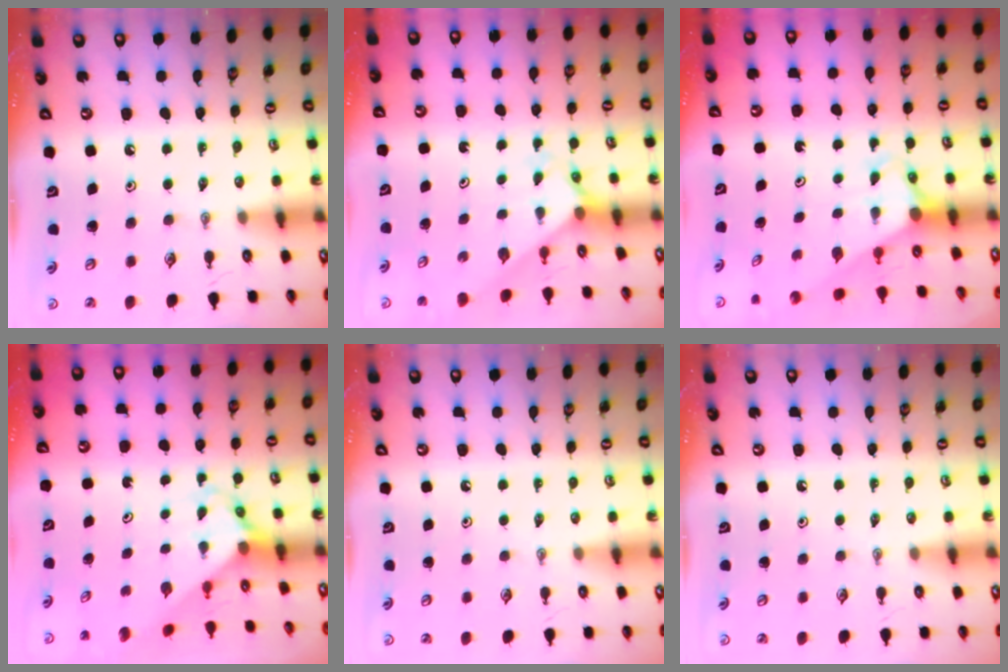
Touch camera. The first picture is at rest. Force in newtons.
{"total": 2.3, "press": 2.3, "slide": 0.2}
{"total": 2.9, "press": 2.9, "slide": 0.0}
{"total": 3.6, "press": 3.5, "slide": 0.4}
{"total": 0.0}
{"total": 0.0}